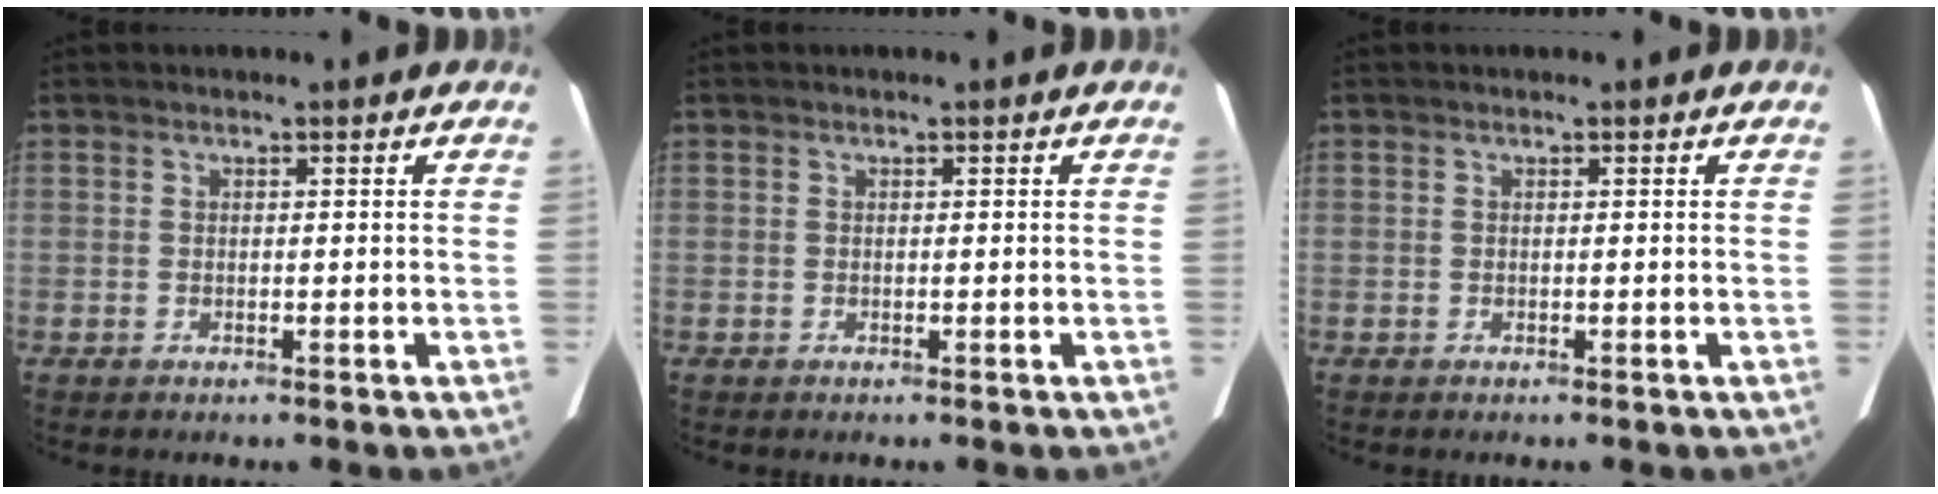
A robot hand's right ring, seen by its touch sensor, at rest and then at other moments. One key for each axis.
{"total": 0.0}
{"total": 0.0}